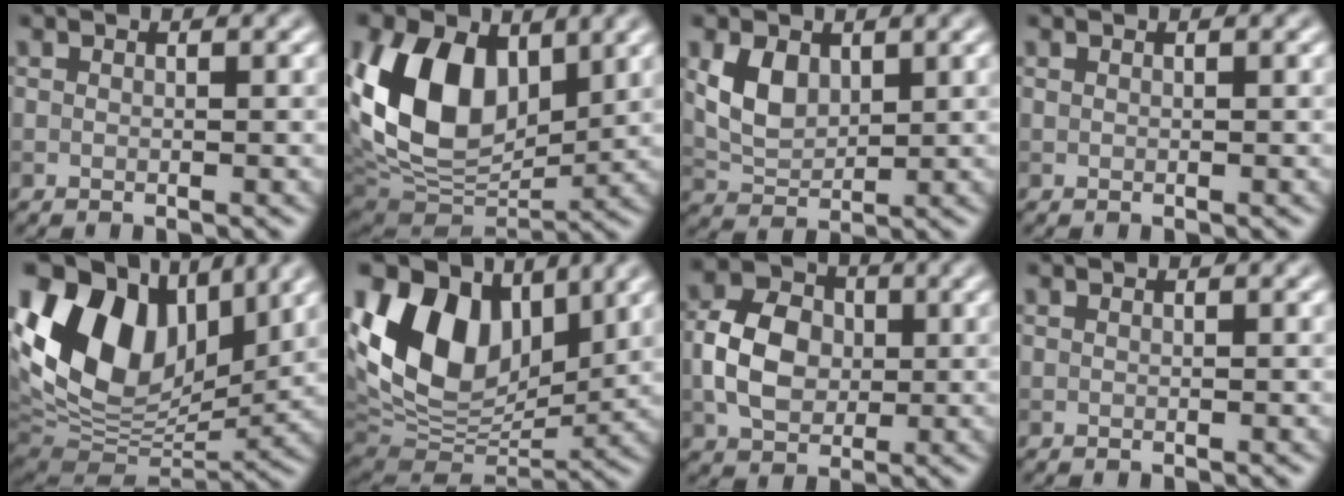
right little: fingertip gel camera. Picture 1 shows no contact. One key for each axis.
{"total": 12.1, "fx": 3.2, "fy": 8.1, "fz": 8.5, "tx": -0.180, "ty": -0.003, "tz": 0.052}
{"total": 3.8, "fx": 1.3, "fy": 2.5, "fz": 2.5, "tx": -0.057, "ty": -0.001, "tz": 0.028}
{"total": 0.0}
{"total": 15.6, "fx": 4.9, "fy": 10.3, "fz": 10.6, "tx": -0.211, "ty": 0.021, "tz": 0.090}
{"total": 13.0, "fx": 4.5, "fy": 8.5, "fz": 8.7, "tx": -0.172, "ty": 0.012, "tz": 0.081}
{"total": 6.1, "fx": -0.2, "fy": 4.6, "fz": 4.0, "tx": -0.081, "ty": 0.009, "tz": -0.010}
{"total": 0.0}